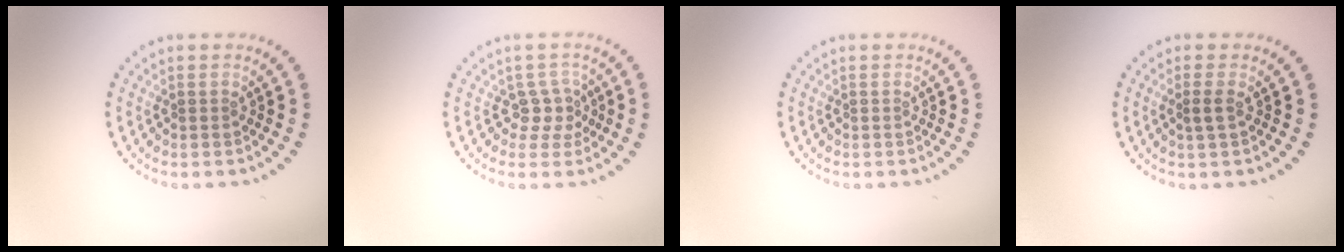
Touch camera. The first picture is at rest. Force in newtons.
{"total": 2.0, "press": 1.6, "slide": 1.3}
{"total": 0.0}
{"total": 1.1, "press": 0.9, "slide": 0.7}